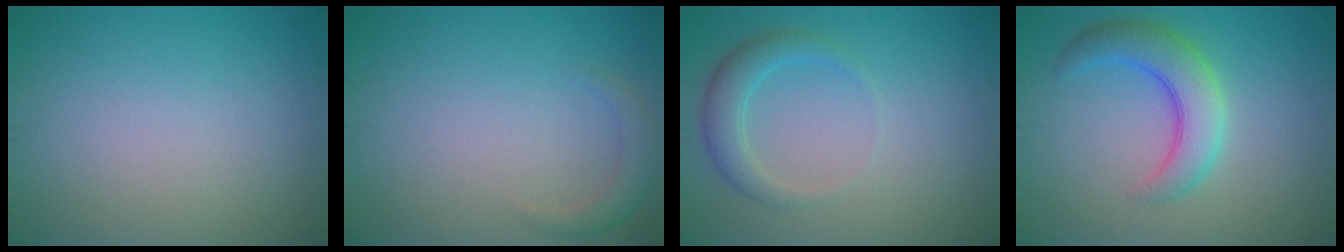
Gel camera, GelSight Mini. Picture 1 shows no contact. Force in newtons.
{"total": 1.7, "press": 1.7, "slide": 0.1}
{"total": 2.7, "press": 2.7, "slide": 0.1}
{"total": 5.0, "press": 5.0, "slide": 0.2}